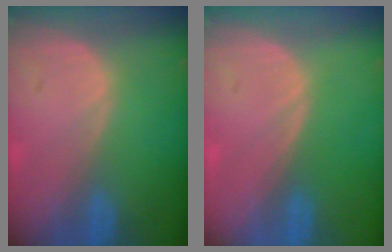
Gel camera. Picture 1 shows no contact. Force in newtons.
{"total": 0.0}